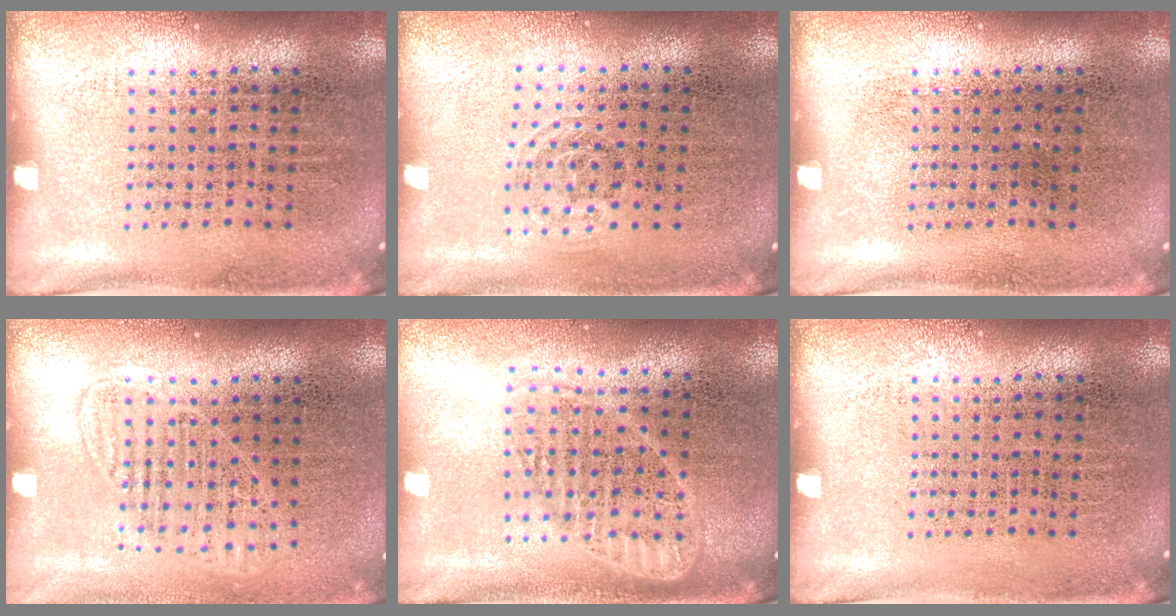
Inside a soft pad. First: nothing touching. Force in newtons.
{"total": 0.7, "press": 0.5, "slide": 0.5}
{"total": 0.0}
{"total": 1.2, "press": 1.1, "slide": 0.5}
{"total": 1.8, "press": 1.5, "slide": 0.9}
{"total": 0.0}